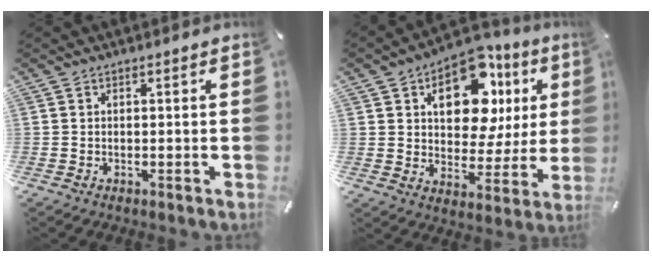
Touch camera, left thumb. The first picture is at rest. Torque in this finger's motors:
{"motor_torque": [2.55, 2.46, 1.47, -1.30, 0.39]}